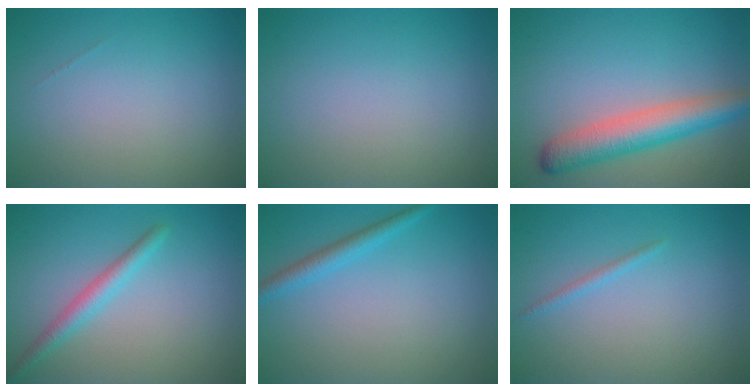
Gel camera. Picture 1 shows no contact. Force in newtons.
{"total": 0.0}
{"total": 5.6, "press": 5.6, "slide": 0.2}
{"total": 2.2, "press": 2.2, "slide": 0.0}
{"total": 1.9, "press": 1.9, "slide": 0.2}
{"total": 0.8, "press": 0.8, "slide": 0.0}